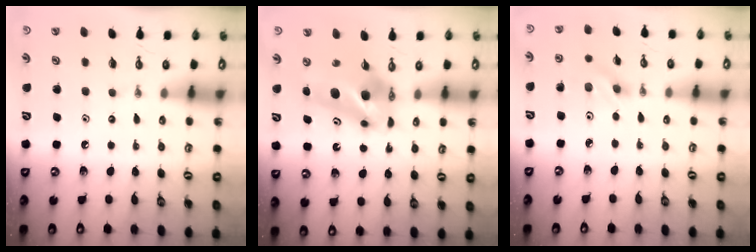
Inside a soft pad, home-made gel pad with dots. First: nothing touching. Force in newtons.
{"total": 7.9, "press": 7.9, "slide": 1.1}
{"total": 2.9, "press": 2.6, "slide": 1.4}